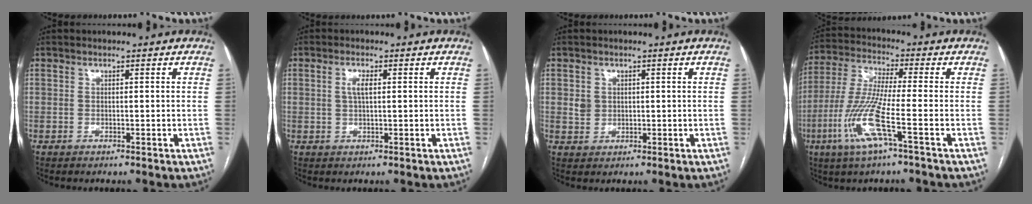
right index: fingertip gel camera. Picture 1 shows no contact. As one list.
[{"total": 2.3, "force": [0.5, 0.6, 2.2], "torque": [-0.045, 0.004, 0.010]}, {"total": 2.2, "force": [0.5, 2.0, 0.7], "torque": [-0.014, 0.004, 0.014]}, {"total": 11.6, "force": [-4.4, 0.0, 10.8], "torque": [-0.234, -0.014, -0.093]}]